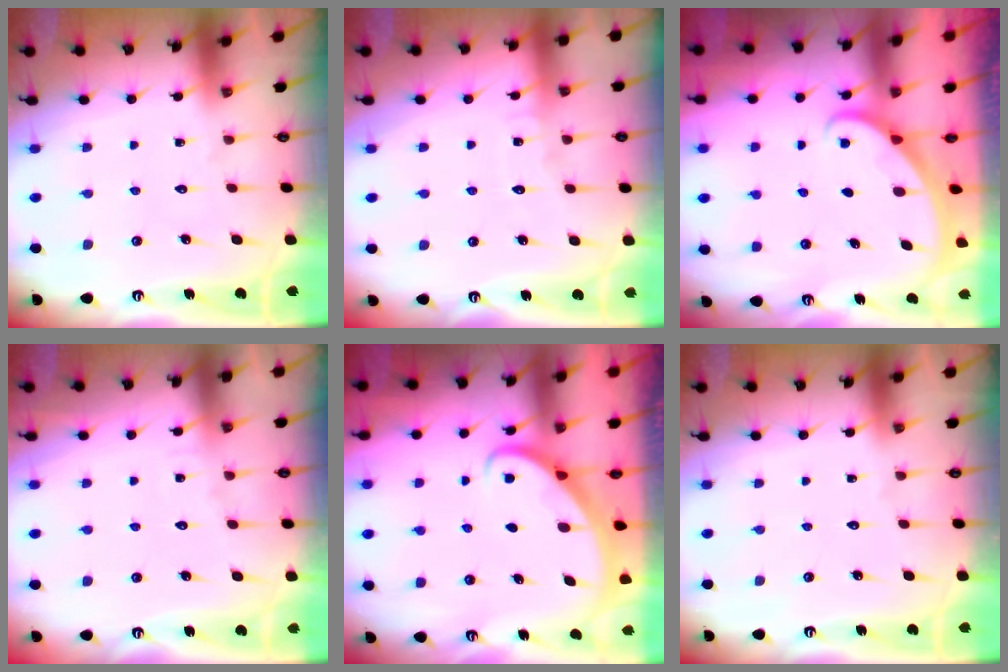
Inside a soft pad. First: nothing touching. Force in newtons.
{"total": 4.4, "press": 4.4, "slide": 0.4}
{"total": 1.4, "press": 1.4, "slide": 0.0}
{"total": 4.0, "press": 4.0, "slide": 0.4}
{"total": 2.9, "press": 2.9, "slide": 0.2}
{"total": 0.0}